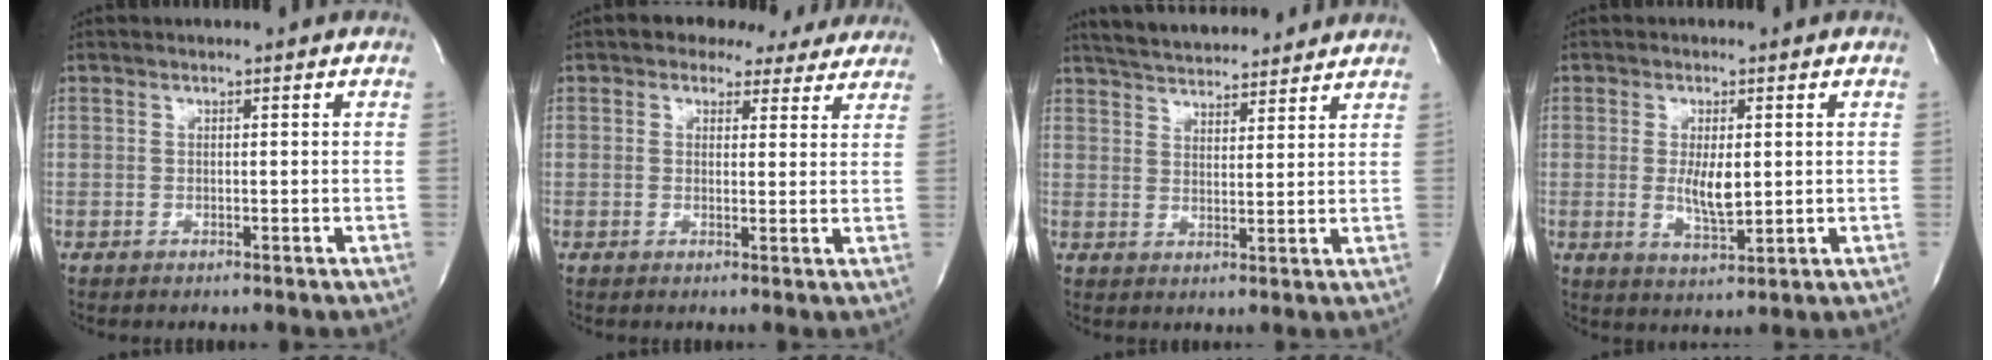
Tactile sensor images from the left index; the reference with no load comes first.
{"total": 7.3, "force": [6.0, 3.9, 1.7], "torque": [-0.006, 0.013, 0.058]}
{"total": 13.5, "force": [12.5, 2.5, 4.5], "torque": [-0.075, 0.021, 0.184]}
{"total": 4.8, "force": [0.0, 1.5, 4.5], "torque": [-0.086, -0.015, 0.005]}